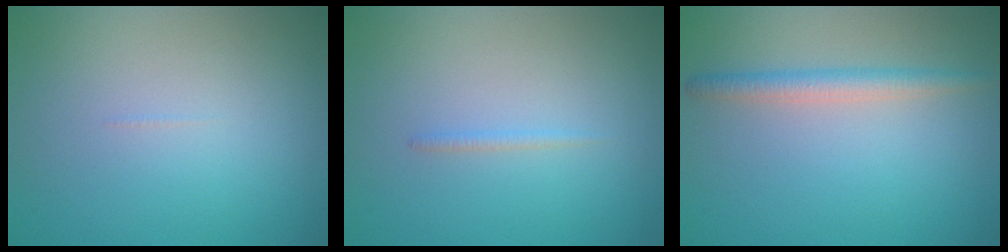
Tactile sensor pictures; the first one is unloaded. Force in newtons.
{"total": 0.6, "press": 0.6, "slide": 0.0}
{"total": 2.3, "press": 2.3, "slide": 0.1}